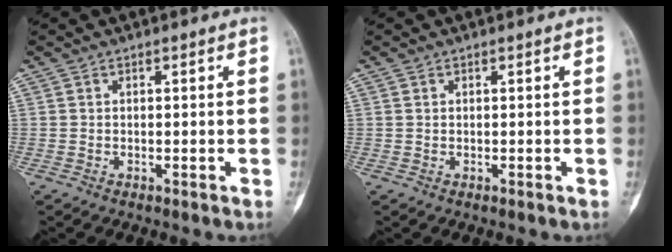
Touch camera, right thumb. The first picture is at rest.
{"total": 0.0}